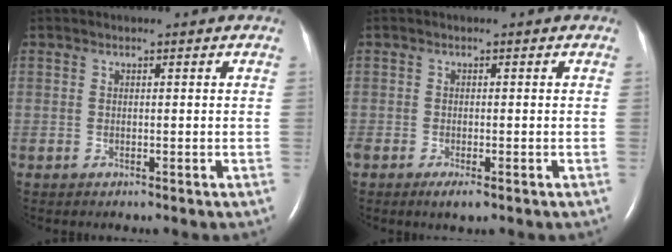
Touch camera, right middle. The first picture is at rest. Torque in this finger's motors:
{"motor_torque": [0.31, -0.25, 0.10, 0.02]}